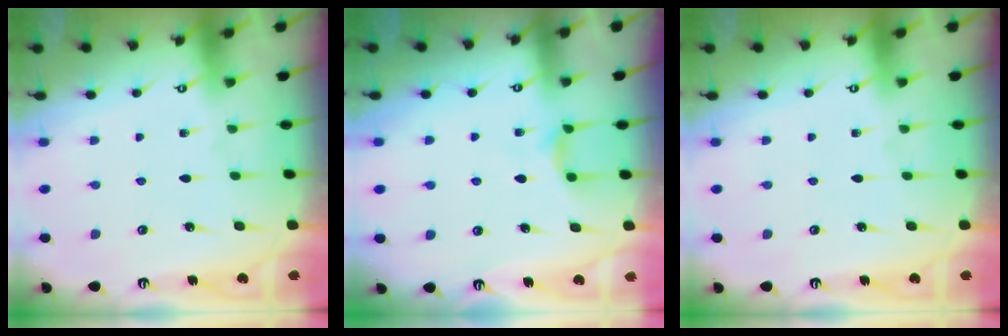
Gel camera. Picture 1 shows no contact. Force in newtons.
{"total": 2.3, "press": 2.3, "slide": 0.4}
{"total": 0.0}